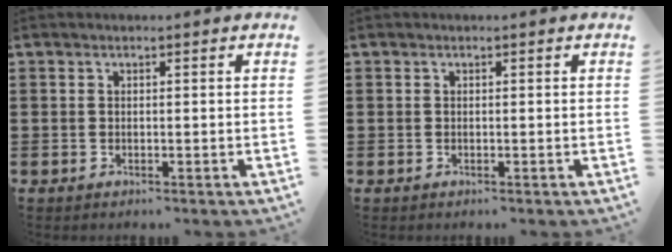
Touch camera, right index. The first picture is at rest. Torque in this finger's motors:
{"motor_torque": [0.00, 0.00, 0.00, -0.01]}